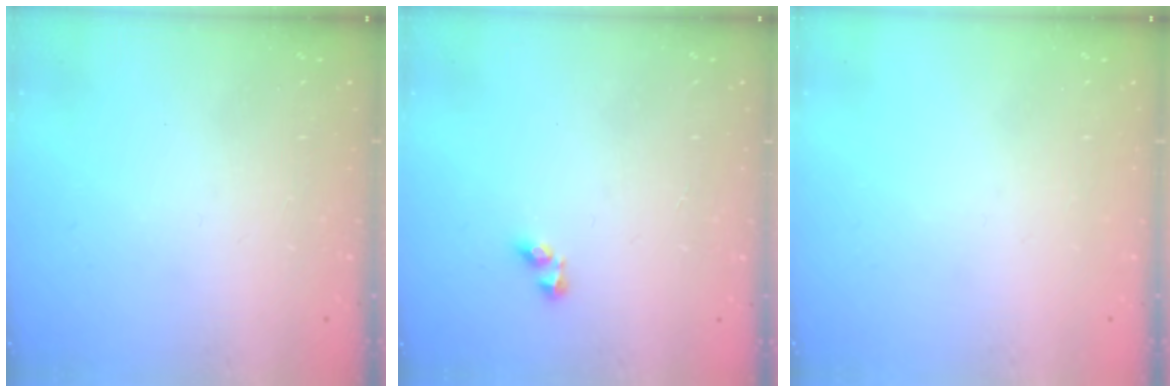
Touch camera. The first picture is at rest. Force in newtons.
{"total": 3.5, "press": 3.5, "slide": 0.3}
{"total": 0.0}